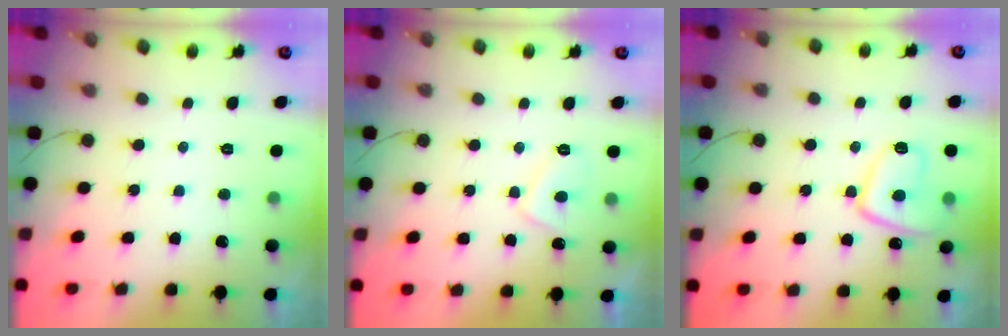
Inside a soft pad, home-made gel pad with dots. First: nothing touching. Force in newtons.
{"total": 4.4, "press": 4.2, "slide": 1.1}
{"total": 12.4, "press": 12.4, "slide": 1.1}